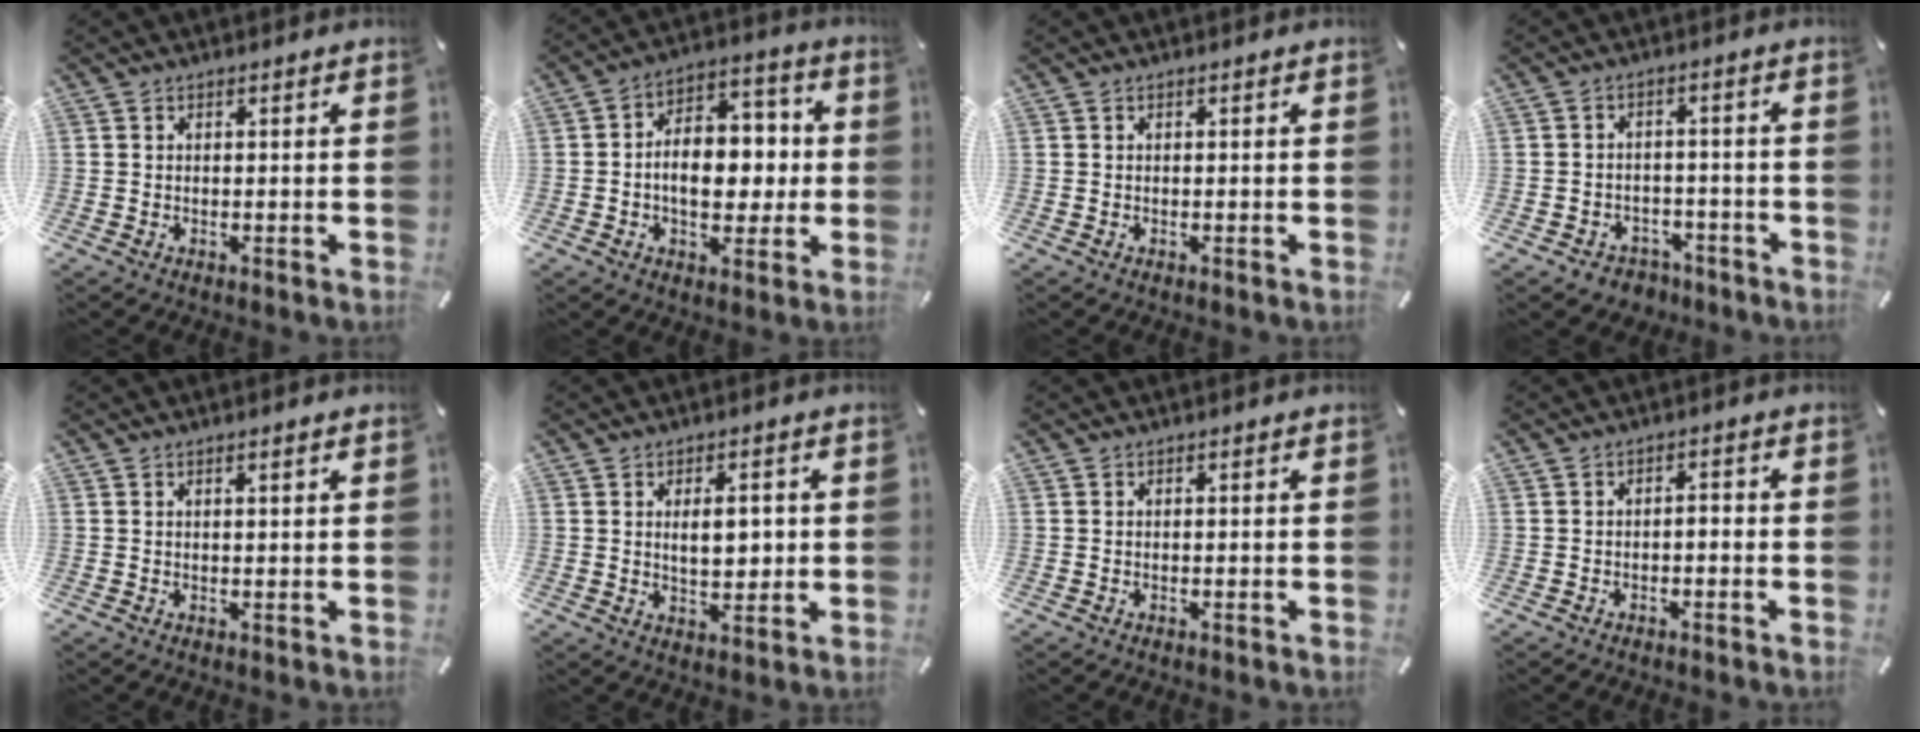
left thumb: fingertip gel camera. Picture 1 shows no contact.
{"total": 12.9, "force": [-1.1, 9.2, 9.0], "torque": [-0.121, 0.008, -0.015]}
{"total": 0.0}
{"total": 4.2, "force": [-2.6, 3.1, 0.7], "torque": [-0.019, 0.013, -0.051]}
{"total": 1.1, "force": [0.7, 0.0, 0.8], "torque": [-0.016, -0.001, 0.013]}
{"total": 6.3, "force": [1.0, 3.6, 5.1], "torque": [-0.065, -0.007, 0.010]}
{"total": 0.0}
{"total": 1.8, "force": [-1.0, 0.8, 1.3], "torque": [-0.026, 0.008, -0.021]}